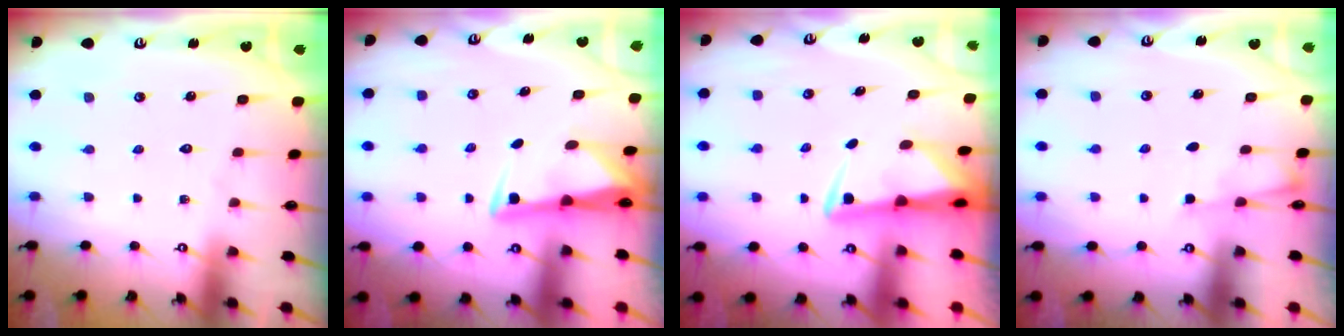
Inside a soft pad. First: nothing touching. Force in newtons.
{"total": 2.9, "press": 2.9, "slide": 0.4}
{"total": 3.0, "press": 3.0, "slide": 0.6}
{"total": 3.7, "press": 3.7, "slide": 0.5}